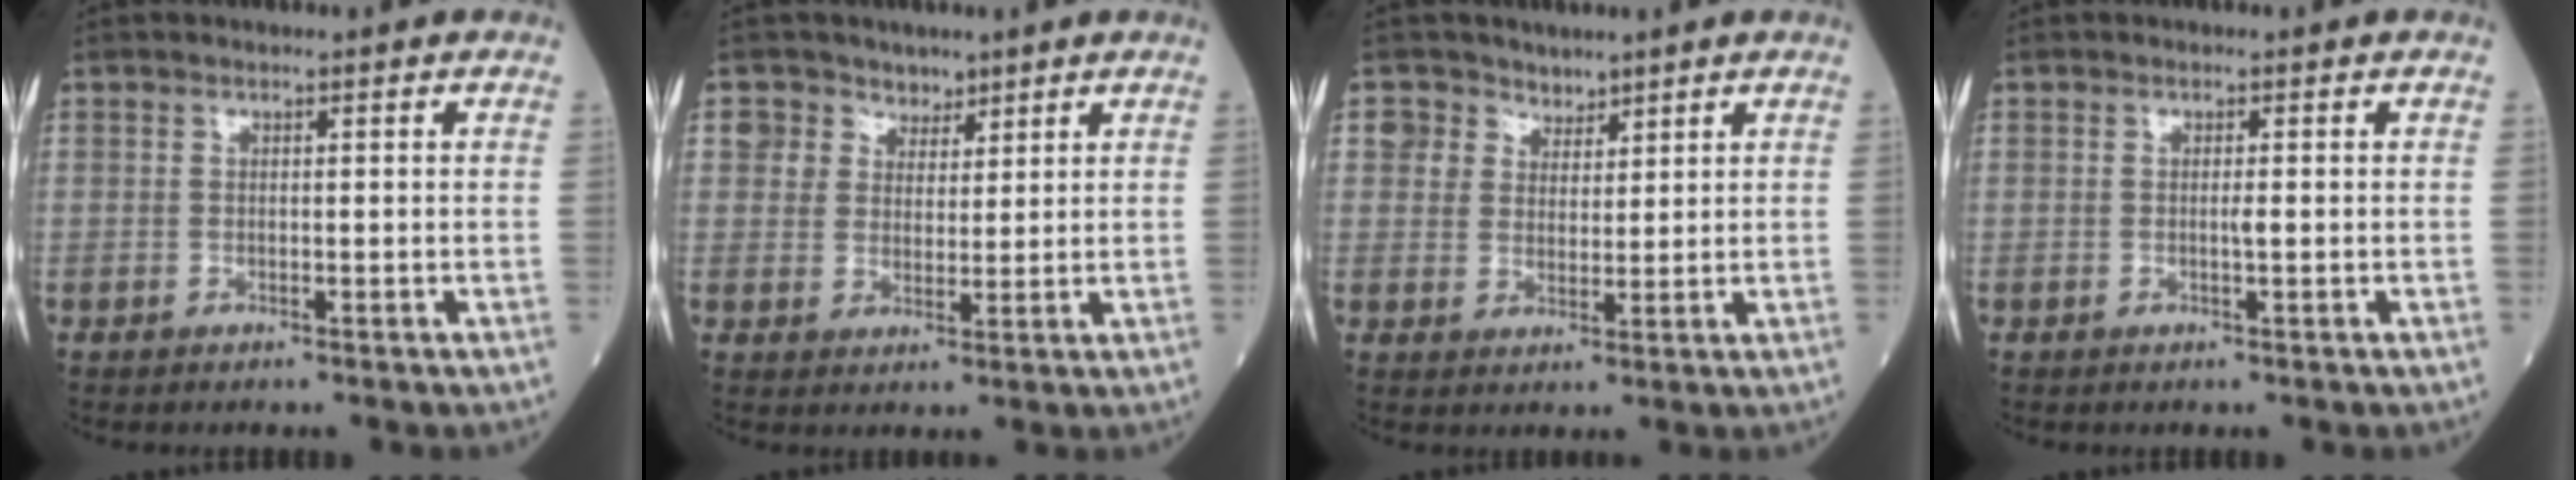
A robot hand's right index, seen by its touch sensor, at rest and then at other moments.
{"total": 4.3, "force": [2.9, 3.1, -0.6], "torque": [0.027, -0.004, 0.043]}
{"total": 3.8, "force": [2.8, 2.5, -0.6], "torque": [0.026, -0.003, 0.044]}
{"total": 0.8, "force": [-0.1, 0.0, 0.8], "torque": [-0.015, 0.000, -0.003]}